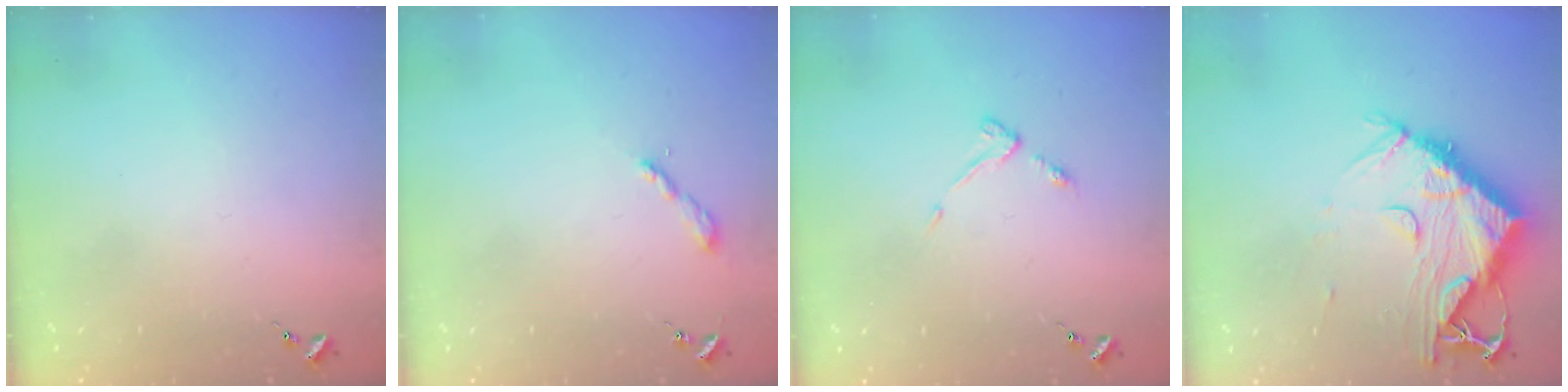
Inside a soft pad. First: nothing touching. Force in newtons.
{"total": 2.2, "press": 2.2, "slide": 0.2}
{"total": 4.7, "press": 4.7, "slide": 0.7}
{"total": 13.2, "press": 13.1, "slide": 1.4}